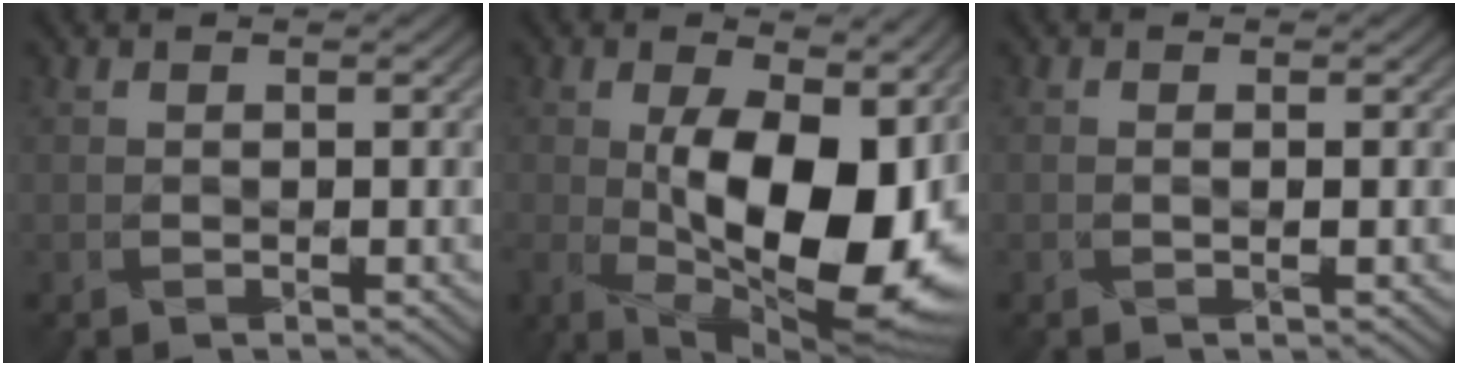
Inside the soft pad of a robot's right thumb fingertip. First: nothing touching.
{"total": 15.8, "force": [-1.2, 8.3, 13.4], "torque": [-0.203, -0.031, -0.015]}
{"total": 0.0}